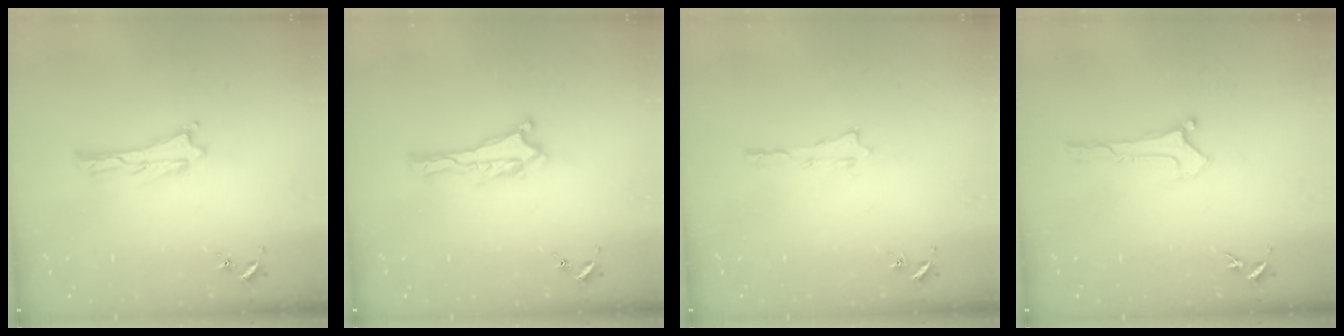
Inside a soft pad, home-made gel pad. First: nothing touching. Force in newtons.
{"total": 0.0}
{"total": 0.0}
{"total": 0.0}